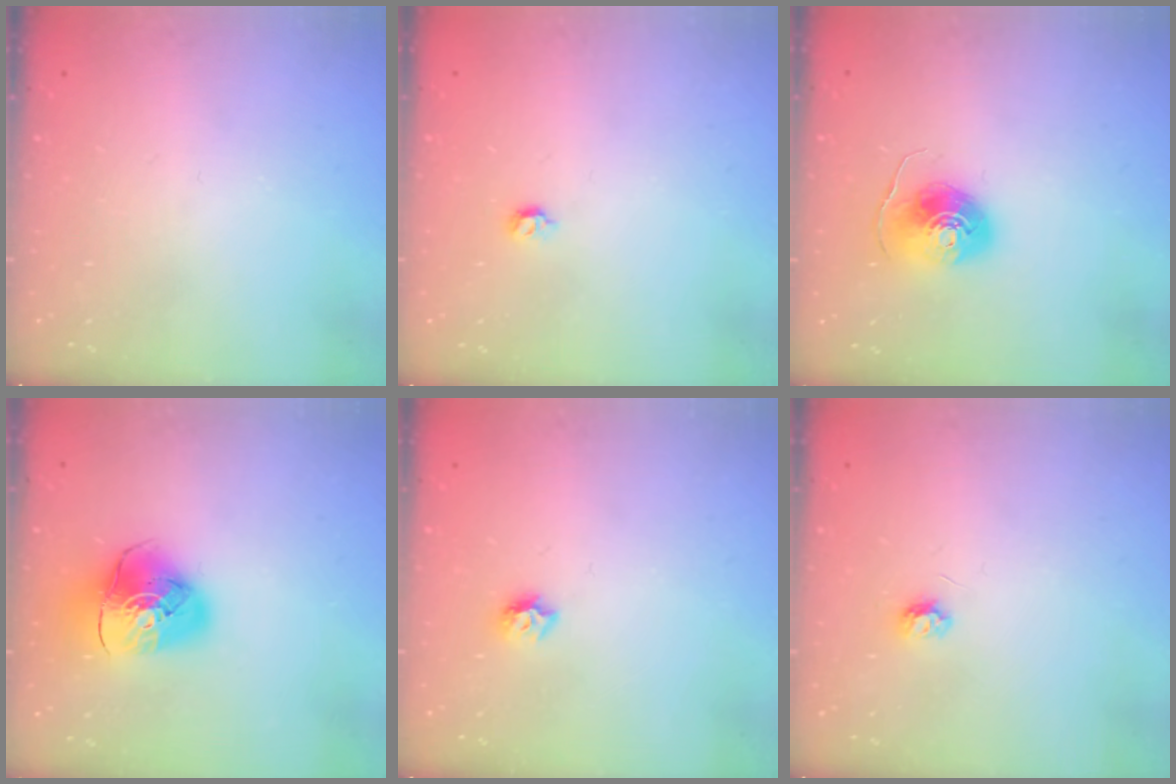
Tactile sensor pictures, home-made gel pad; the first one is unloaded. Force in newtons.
{"total": 4.6, "press": 4.5, "slide": 0.9}
{"total": 8.7, "press": 8.7, "slide": 0.5}
{"total": 12.7, "press": 12.6, "slide": 1.7}
{"total": 5.8, "press": 5.8, "slide": 0.7}
{"total": 3.5, "press": 3.5, "slide": 0.5}